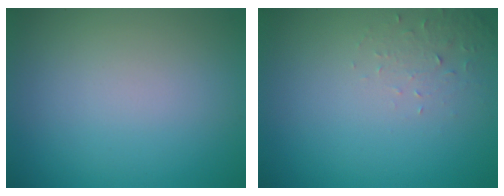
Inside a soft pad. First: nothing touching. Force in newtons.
{"total": 1.6, "press": 1.6, "slide": 0.4}